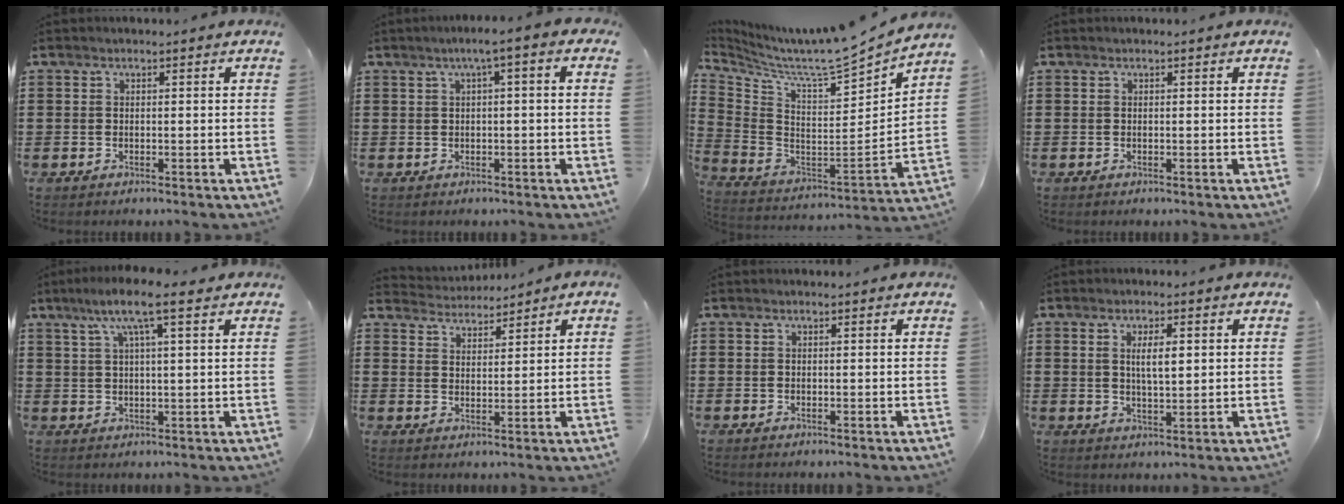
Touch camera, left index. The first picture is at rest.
{"total": 2.5, "force": [0.1, 0.1, 2.5], "torque": [-0.045, 0.004, 0.000]}
{"total": 6.6, "force": [6.2, -0.2, 2.2], "torque": [-0.073, -0.067, 0.095]}
{"total": 0.0}
{"total": 7.7, "force": [4.6, 1.0, 6.0], "torque": [-0.130, 0.004, 0.078]}
{"total": 3.4, "force": [3.3, 0.7, -0.1], "torque": [-0.011, -0.012, 0.061]}
{"total": 0.0}
{"total": 4.2, "force": [1.2, 1.2, 3.9], "torque": [-0.071, 0.004, 0.017]}